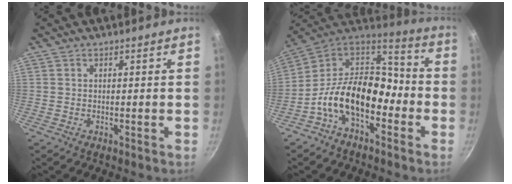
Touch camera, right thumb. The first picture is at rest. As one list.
[{"total": 17.8, "force": [-6.0, 11.1, 12.5], "torque": [-0.184, 0.070, -0.132]}]